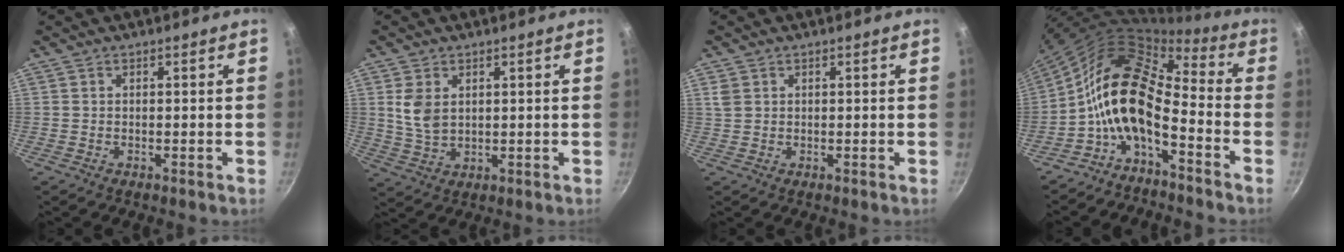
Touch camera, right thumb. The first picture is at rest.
{"total": 6.1, "force": [1.8, 4.0, 4.2], "torque": [-0.077, -0.016, 0.040]}
{"total": 2.2, "force": [0.9, 1.8, 1.0], "torque": [-0.016, 0.002, 0.019]}
{"total": 14.7, "force": [-4.9, 7.6, 11.6], "torque": [-0.206, 0.071, -0.113]}